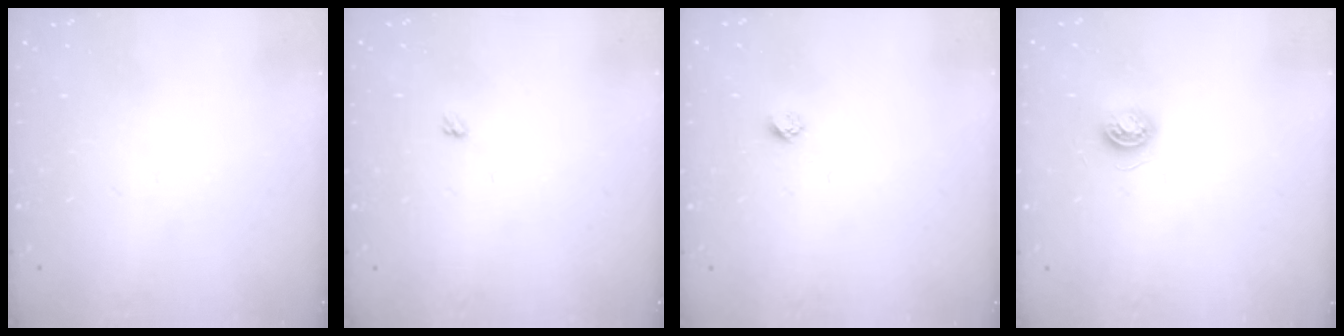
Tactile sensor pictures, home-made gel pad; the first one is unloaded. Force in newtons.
{"total": 2.4, "press": 2.4, "slide": 0.4}
{"total": 2.4, "press": 2.4, "slide": 0.2}
{"total": 5.4, "press": 5.4, "slide": 0.5}